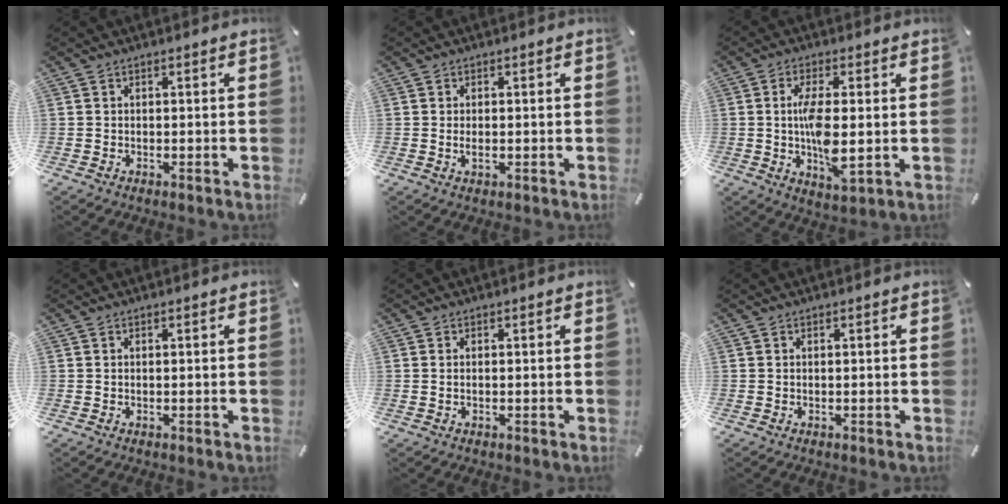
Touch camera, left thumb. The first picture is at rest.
{"total": 1.5, "force": [-0.1, 0.7, 1.4], "torque": [-0.035, -0.003, -0.004]}
{"total": 9.6, "force": [0.2, 3.4, 9.0], "torque": [-0.187, -0.014, -0.001]}
{"total": 0.0}
{"total": 0.8, "force": [0.0, 0.1, 0.8], "torque": [-0.016, -0.002, 0.001]}
{"total": 0.0}